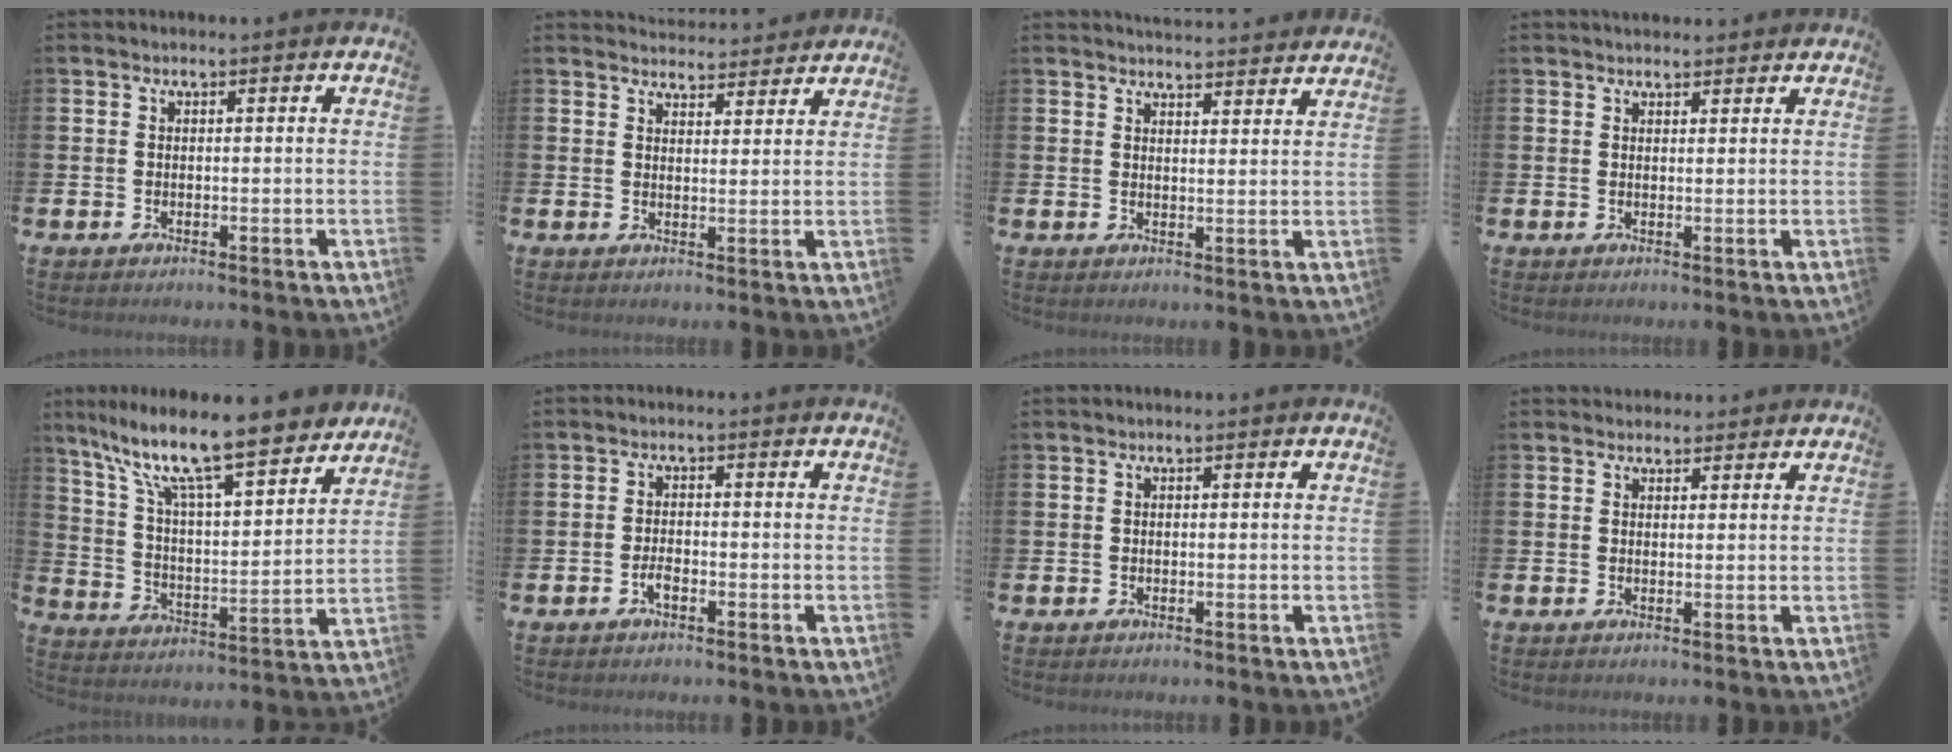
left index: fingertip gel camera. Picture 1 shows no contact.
{"total": 3.7, "force": [3.7, 0.7, -0.1], "torque": [0.003, -0.024, 0.066]}
{"total": 3.7, "force": [3.7, 0.1, -0.1], "torque": [0.004, -0.028, 0.066]}
{"total": 1.9, "force": [1.9, 0.5, -0.1], "torque": [0.011, -0.006, 0.032]}
{"total": 12.9, "force": [10.8, 2.3, 6.6], "torque": [-0.155, -0.071, 0.182]}
{"total": 1.8, "force": [-1.0, 0.8, 1.4], "torque": [-0.033, 0.004, -0.017]}
{"total": 0.0}
{"total": 2.1, "force": [2.0, 0.7, -0.1], "torque": [0.012, -0.006, 0.035]}